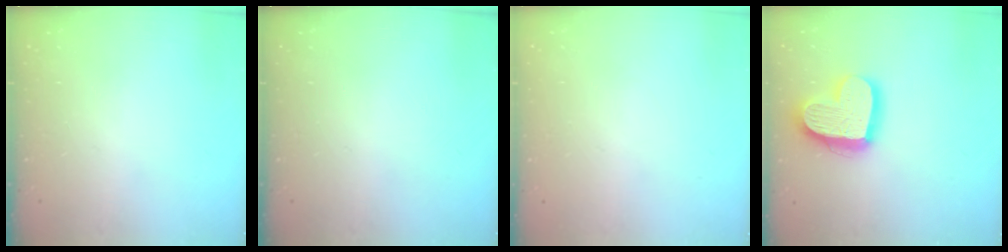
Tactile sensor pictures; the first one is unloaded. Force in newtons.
{"total": 0.0}
{"total": 0.0}
{"total": 18.0, "press": 17.9, "slide": 1.5}